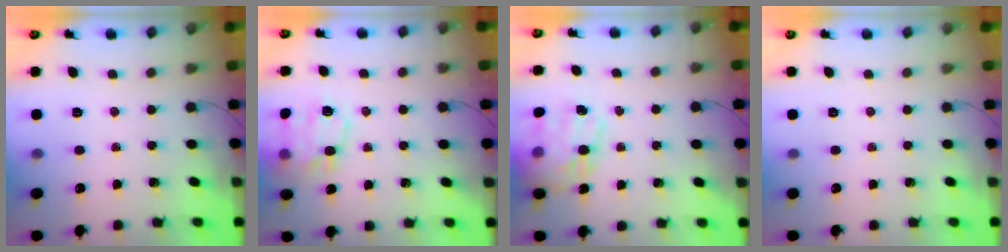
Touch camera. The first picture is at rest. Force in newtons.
{"total": 15.9, "press": 15.8, "slide": 1.8}
{"total": 17.8, "press": 17.3, "slide": 4.4}
{"total": 0.0}